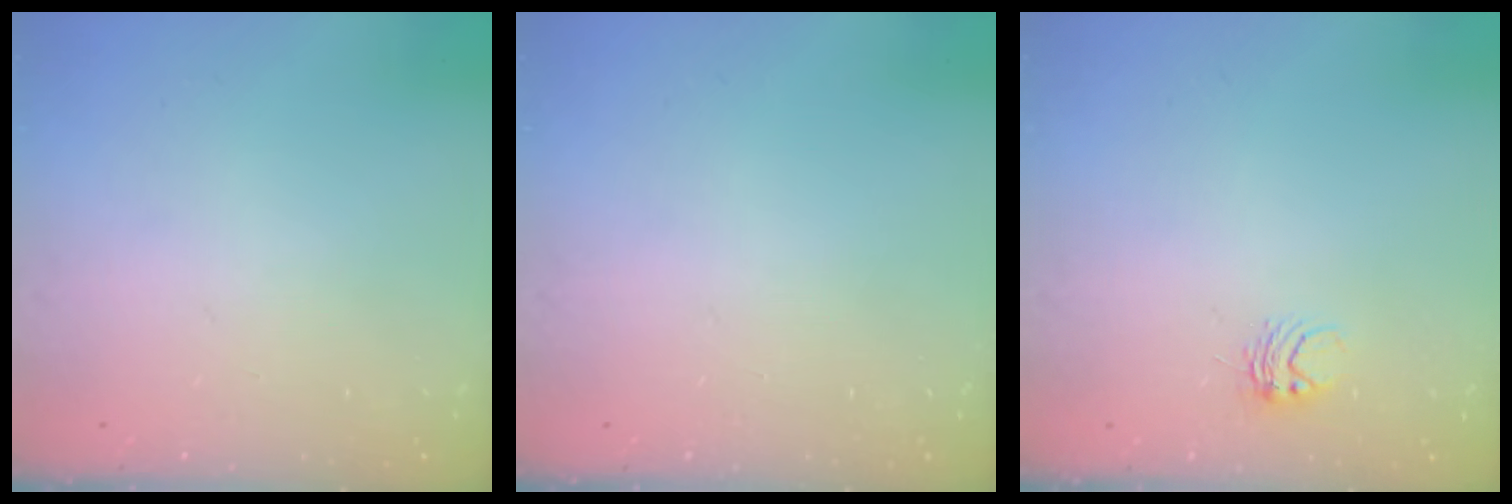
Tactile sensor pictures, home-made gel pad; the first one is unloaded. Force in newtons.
{"total": 0.0}
{"total": 3.9, "press": 3.9, "slide": 0.4}